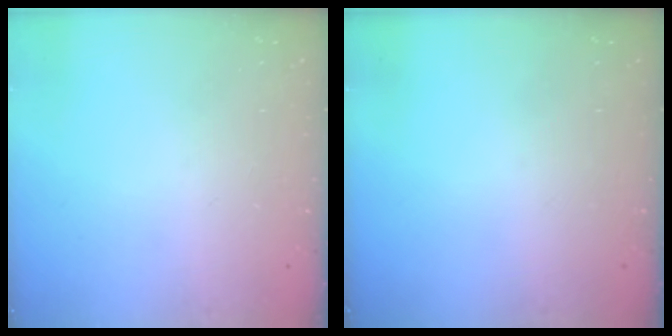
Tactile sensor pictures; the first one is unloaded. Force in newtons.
{"total": 0.0}